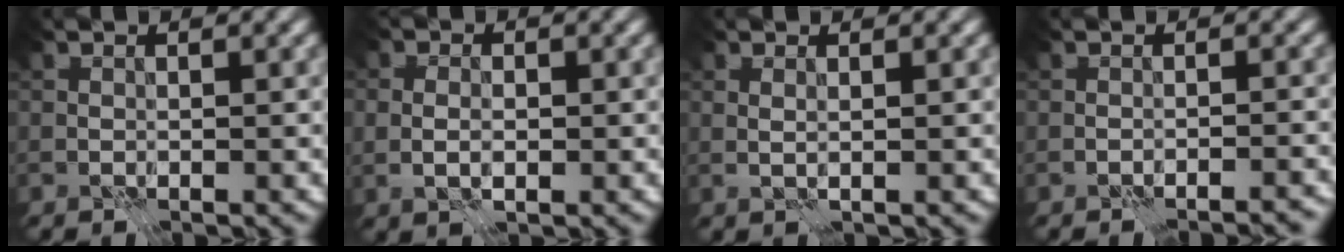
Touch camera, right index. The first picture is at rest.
{"total": 2.3, "force": [-0.1, 1.7, 1.6], "torque": [-0.013, -0.001, -0.003]}
{"total": 0.8, "force": [0.4, 0.1, 0.7], "torque": [-0.010, -0.003, 0.002]}
{"total": 2.4, "force": [-2.3, 0.1, 0.5], "torque": [0.006, 0.006, -0.039]}